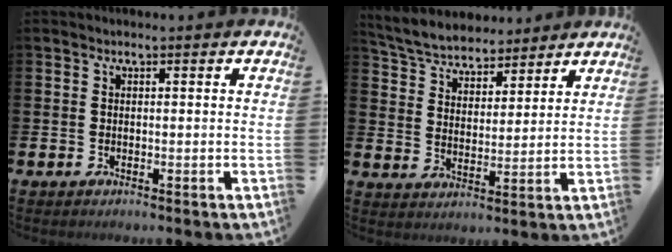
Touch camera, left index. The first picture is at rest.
{"total": 5.8, "force": [5.6, 1.5, 0.4], "torque": [-0.038, -0.032, 0.099]}